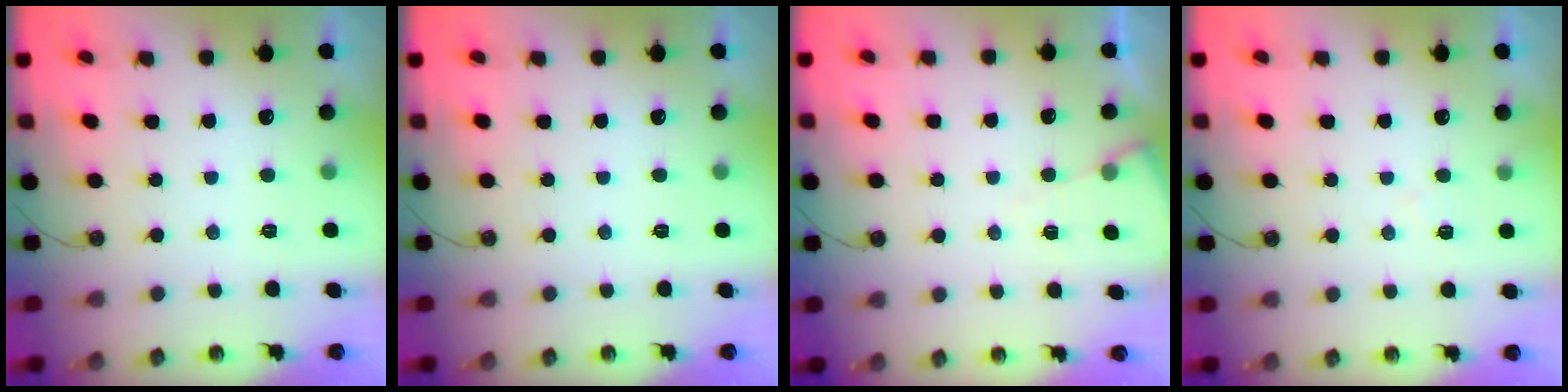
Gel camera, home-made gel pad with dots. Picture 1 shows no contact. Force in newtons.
{"total": 0.0}
{"total": 5.2, "press": 5.1, "slide": 0.6}
{"total": 3.5, "press": 3.5, "slide": 0.6}